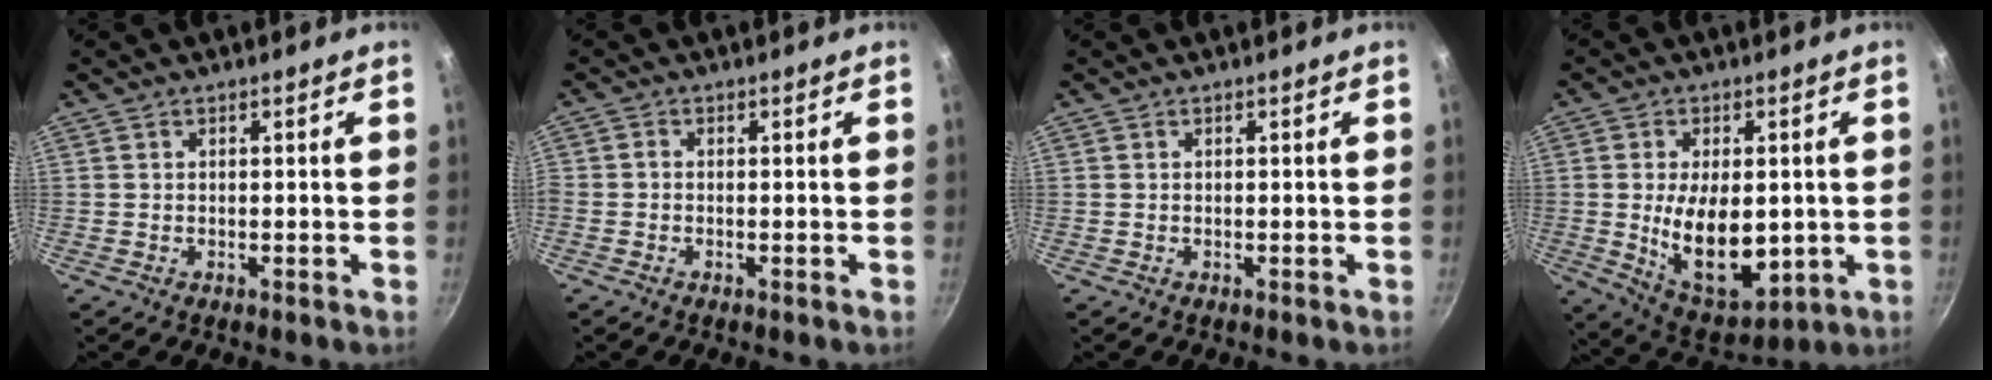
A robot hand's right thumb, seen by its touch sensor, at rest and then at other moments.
{"total": 0.9, "force": [-0.6, 0.4, 0.6], "torque": [-0.022, 0.004, -0.014]}
{"total": 0.0}
{"total": 15.3, "force": [-1.0, 8.8, 12.5], "torque": [-0.179, -0.020, 0.003]}